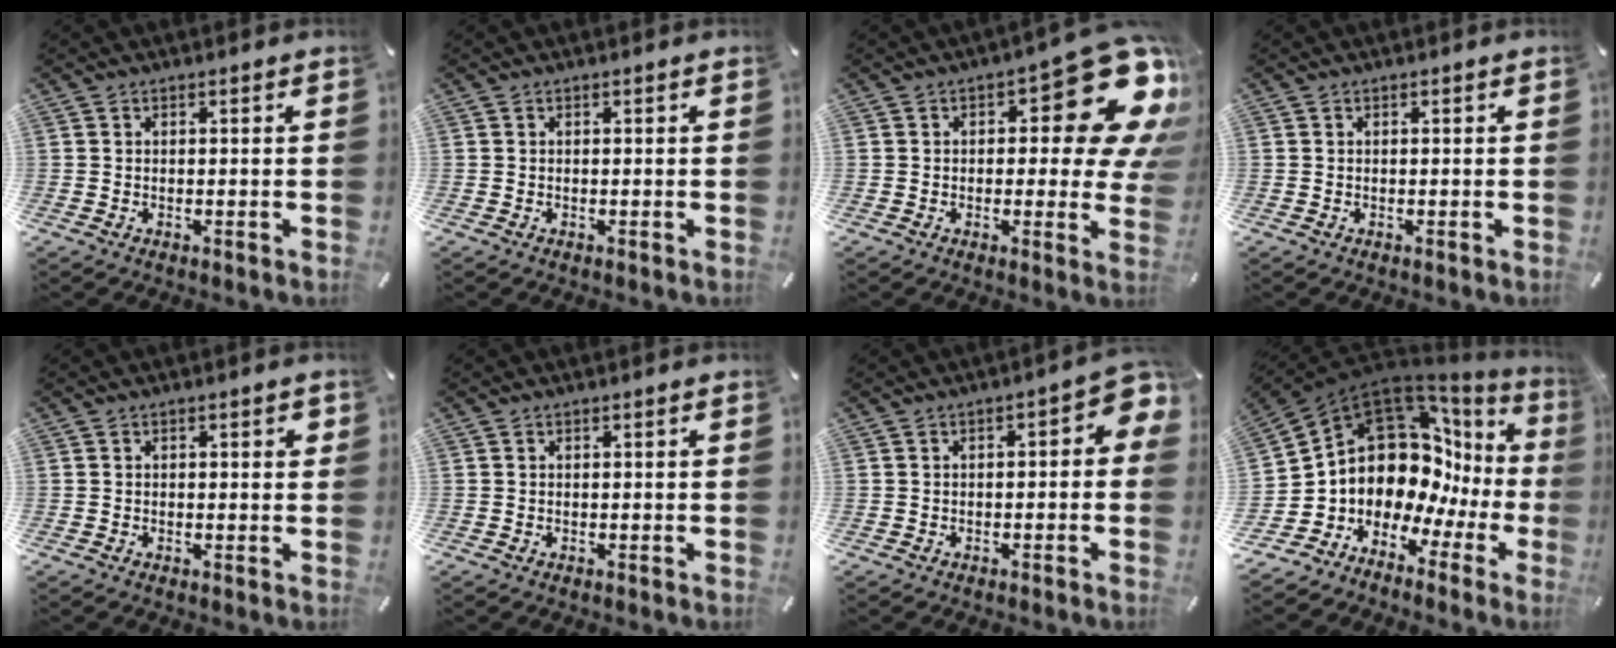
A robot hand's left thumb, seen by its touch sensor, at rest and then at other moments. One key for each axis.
{"total": 0.0}
{"total": 18.5, "fx": 7.3, "fy": 7.3, "fz": 15.3, "tx": -0.182, "ty": -0.060, "tz": 0.115}
{"total": 0.0}
{"total": 1.4, "fx": 0.2, "fy": 0.6, "fz": 1.2, "tx": -0.024, "ty": 0.004, "tz": 0.001}
{"total": 0.0}
{"total": 4.8, "fx": -0.7, "fy": 2.3, "fz": 4.1, "tx": -0.050, "ty": 0.004, "tz": -0.017}
{"total": 12.8, "fx": 3.6, "fy": 10.1, "fz": 6.8, "tx": -0.135, "ty": -0.083, "tz": 0.067}